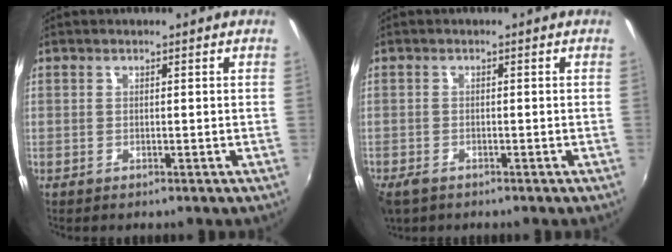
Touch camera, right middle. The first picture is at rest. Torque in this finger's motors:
{"motor_torque": [0.72, -0.72, 0.17, 0.04]}